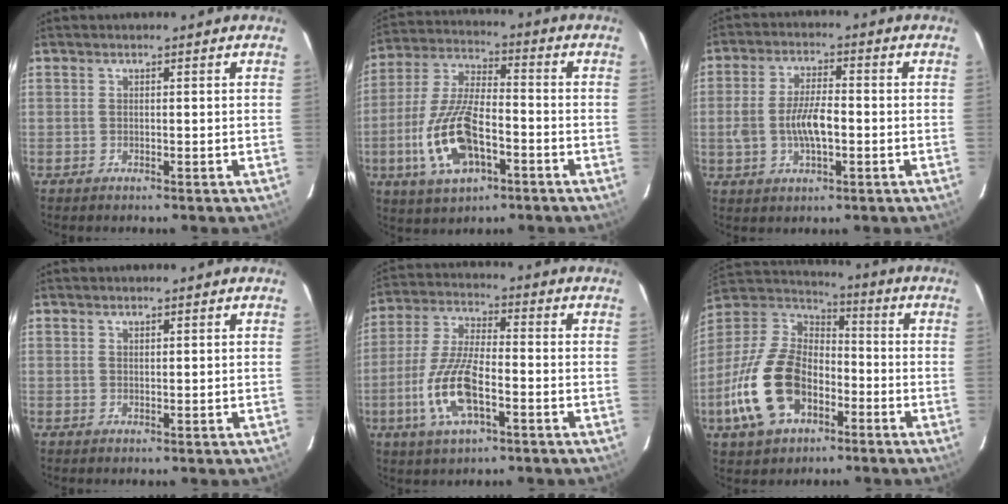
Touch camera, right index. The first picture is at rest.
{"total": 15.5, "force": [-5.4, 6.8, 12.9], "torque": [-0.281, -0.004, -0.097]}
{"total": 8.3, "force": [-1.4, 3.6, 7.3], "torque": [-0.146, 0.003, -0.024]}
{"total": 0.7, "force": [0.6, 0.3, 0.3], "torque": [-0.005, 0.001, 0.010]}
{"total": 12.8, "force": [-4.5, 4.5, 11.1], "torque": [-0.238, -0.005, -0.087]}
{"total": 20.2, "force": [-8.0, 12.6, 13.6], "torque": [-0.314, 0.000, -0.141]}